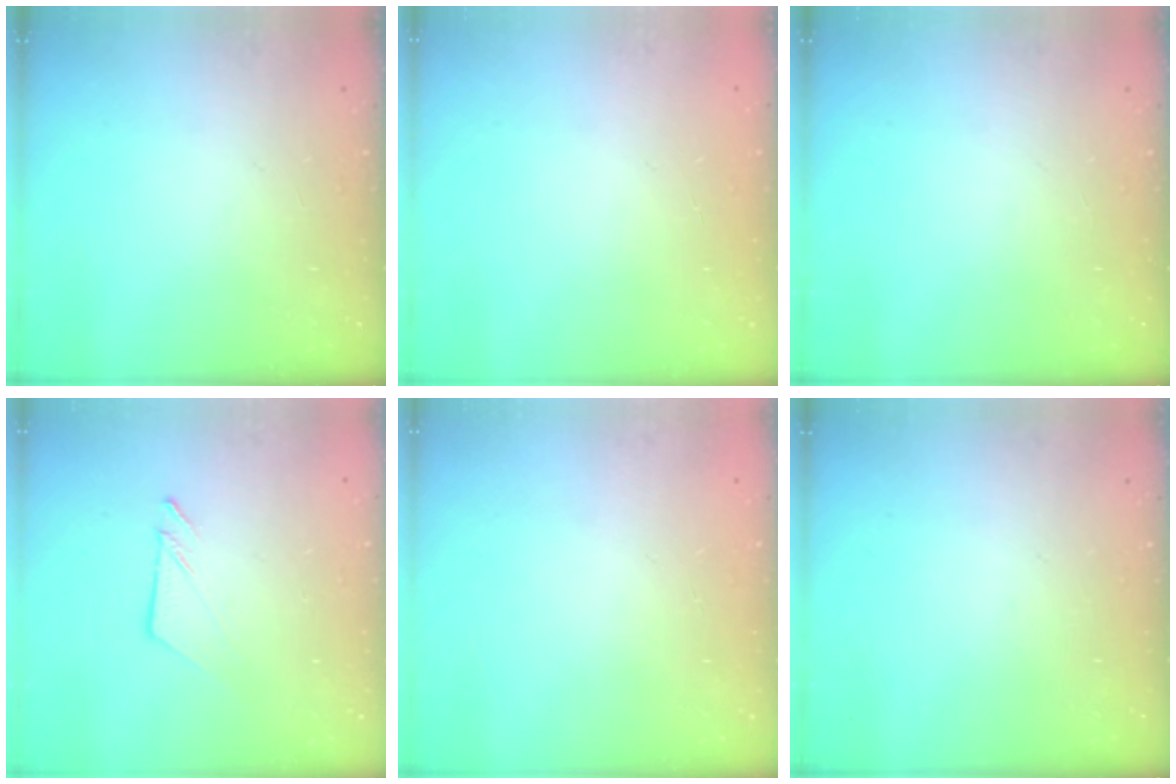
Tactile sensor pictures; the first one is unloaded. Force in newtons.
{"total": 0.0}
{"total": 0.0}
{"total": 6.1, "press": 6.1, "slide": 0.5}
{"total": 0.0}
{"total": 0.0}